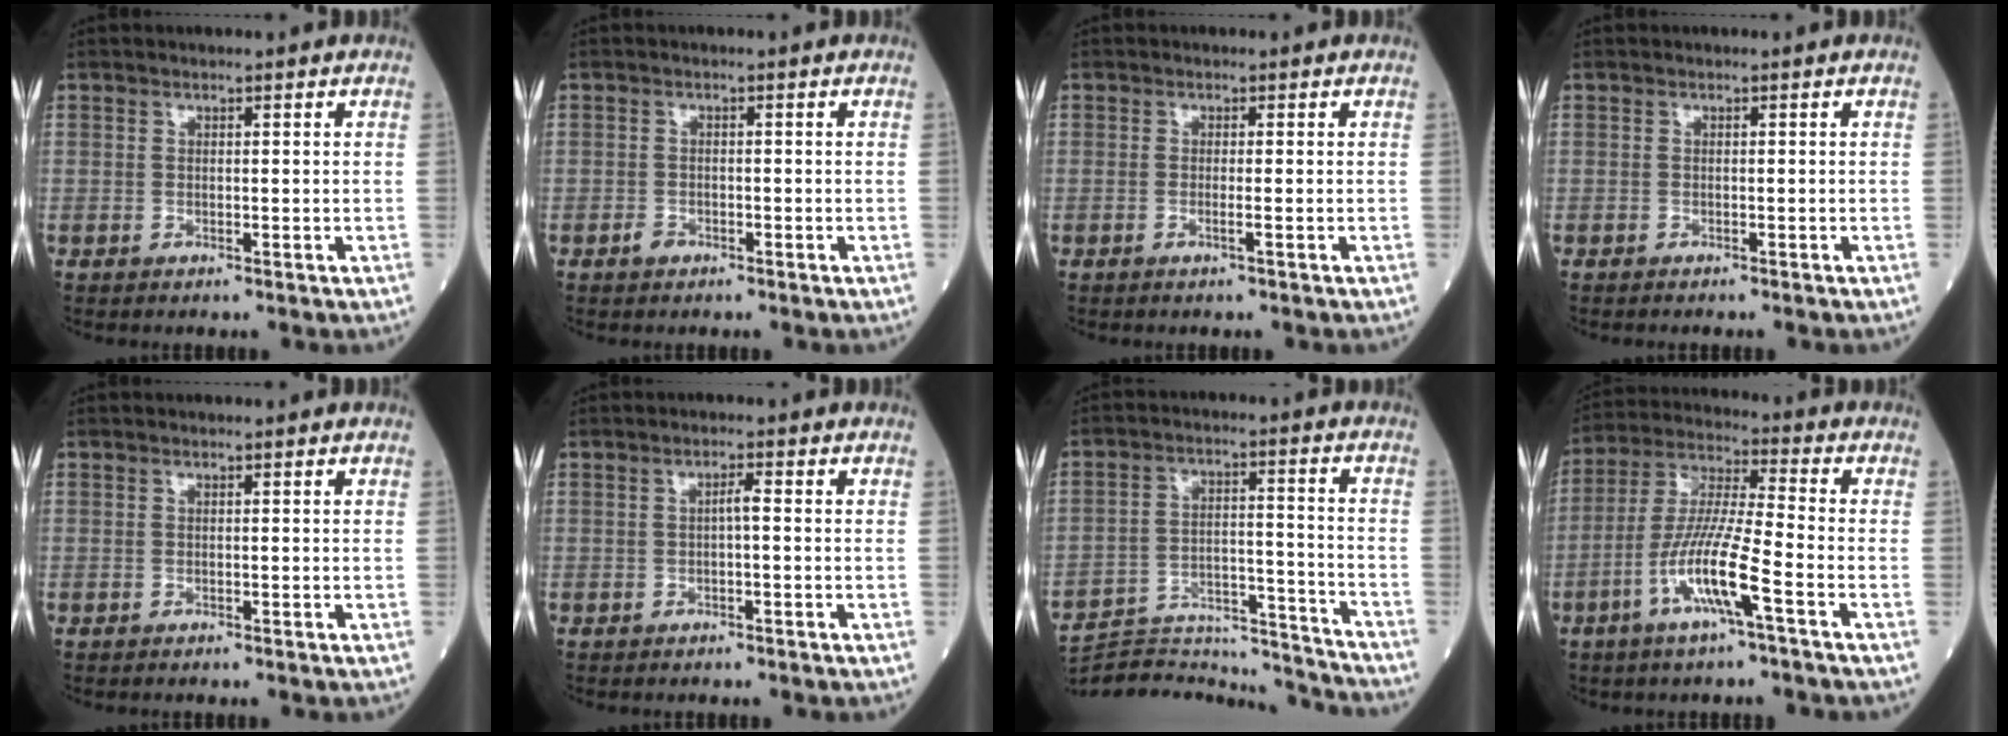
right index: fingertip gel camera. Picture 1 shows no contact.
{"total": 1.3, "force": [-0.9, 0.8, 0.5], "torque": [-0.008, 0.003, -0.015]}
{"total": 0.8, "force": [-0.3, -0.2, 0.7], "torque": [-0.015, 0.001, -0.004]}
{"total": 1.3, "force": [-1.1, 0.0, 0.5], "torque": [-0.009, 0.000, -0.015]}
{"total": 0.0}
{"total": 1.5, "force": [-0.1, 0.1, 1.5], "torque": [-0.024, 0.004, -0.002]}
{"total": 20.2, "force": [-20.0, 1.0, 3.0], "torque": [-0.075, 0.016, -0.294]}
{"total": 8.6, "force": [-3.6, 0.2, 7.8], "torque": [-0.156, -0.001, -0.069]}